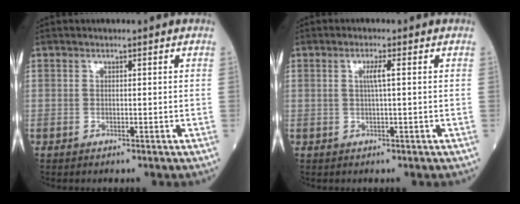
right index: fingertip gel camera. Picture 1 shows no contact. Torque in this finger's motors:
{"motor_torque": [0.13, 0.15, 0.03, 0.05]}